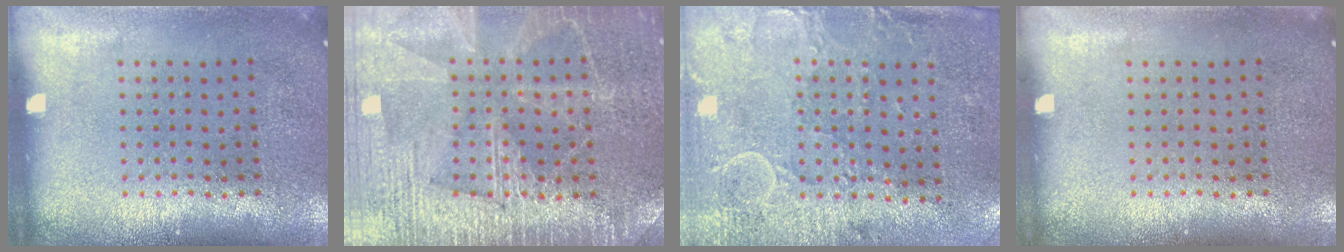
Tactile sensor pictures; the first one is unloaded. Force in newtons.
{"total": 3.7, "press": 3.6, "slide": 0.4}
{"total": 2.9, "press": 2.4, "slide": 1.7}
{"total": 0.0}